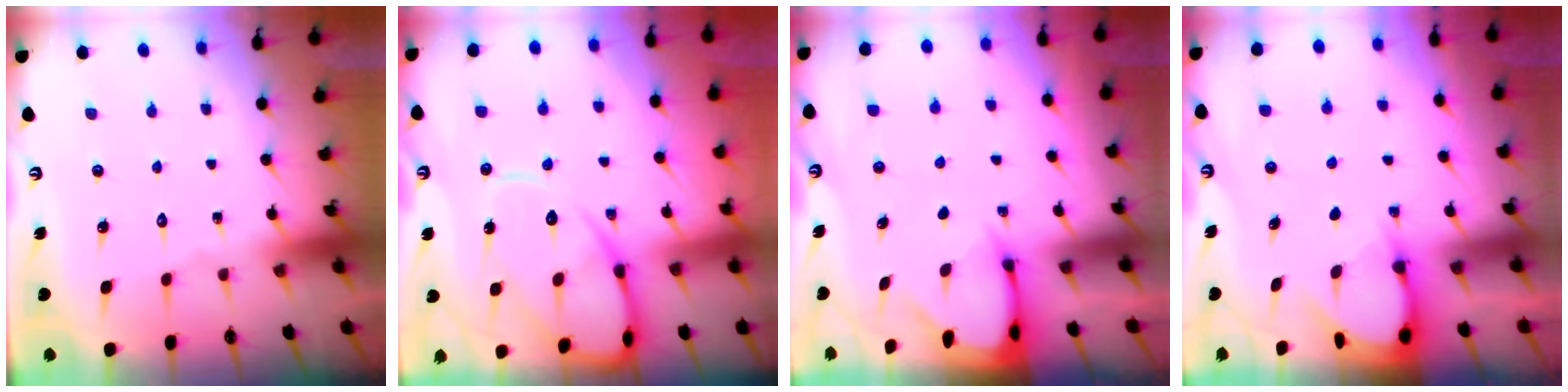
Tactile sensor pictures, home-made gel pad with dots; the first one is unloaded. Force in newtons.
{"total": 12.2, "press": 12.2, "slide": 1.1}
{"total": 2.5, "press": 2.5, "slide": 0.3}
{"total": 3.1, "press": 3.1, "slide": 0.3}